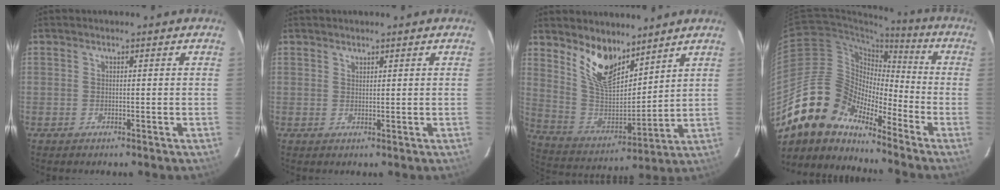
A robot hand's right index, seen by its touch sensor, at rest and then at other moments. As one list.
[{"total": 0.8, "force": [0.8, 0.4, 0.1], "torque": [-0.002, 0.001, 0.015]}, {"total": 13.3, "force": [9.4, 5.6, 7.5], "torque": [-0.147, -0.011, 0.188]}, {"total": 15.4, "force": [-12.9, 6.2, 5.7], "torque": [-0.097, 0.012, -0.250]}]